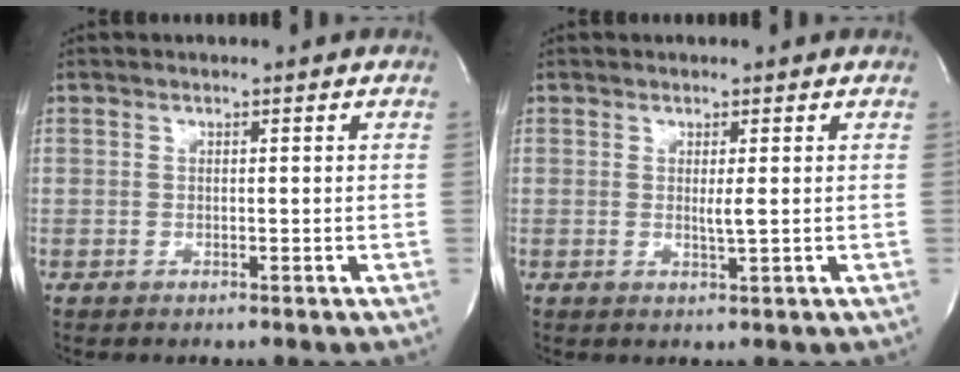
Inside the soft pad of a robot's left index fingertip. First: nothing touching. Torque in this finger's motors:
{"motor_torque": [0.23, -0.18, 0.00, 0.04]}